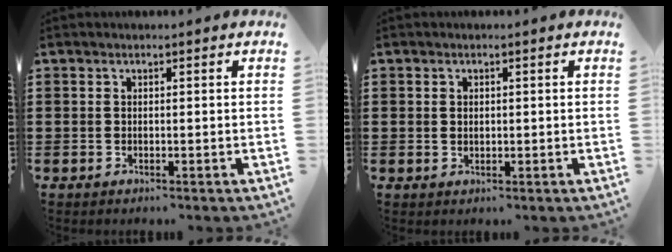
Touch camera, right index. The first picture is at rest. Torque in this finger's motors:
{"motor_torque": [-0.67, 0.79, -0.06, -0.01]}